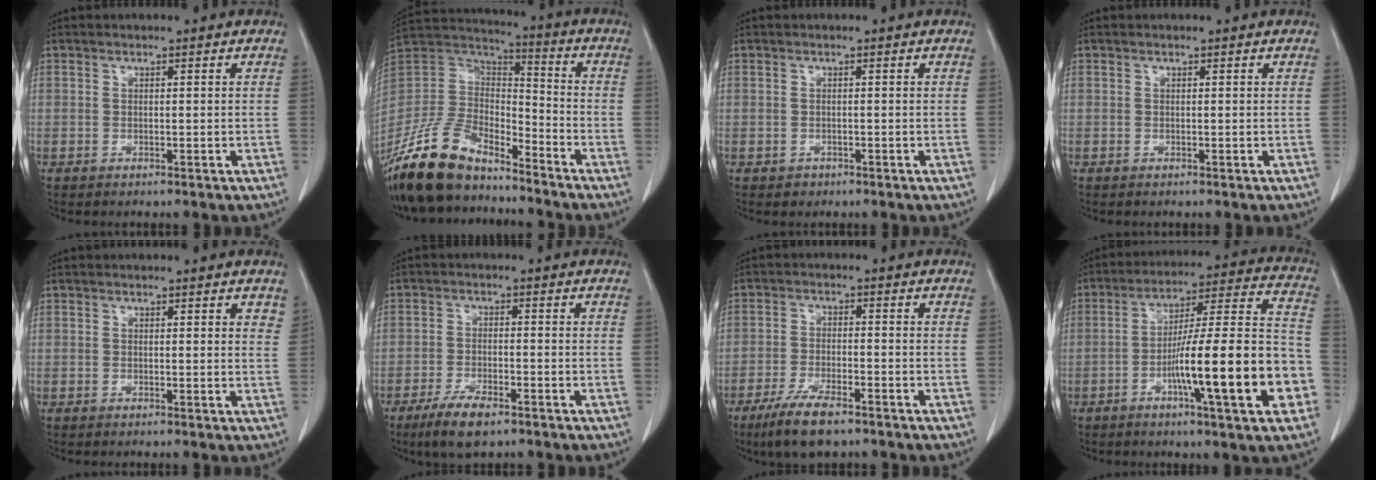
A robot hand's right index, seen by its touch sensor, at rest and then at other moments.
{"total": 17.4, "force": [-14.0, 6.4, 8.1], "torque": [-0.171, 0.012, -0.267]}
{"total": 1.0, "force": [-0.7, 0.7, 0.2], "torque": [-0.003, 0.001, -0.009]}
{"total": 0.0}
{"total": 1.6, "force": [1.2, 0.5, 0.9], "torque": [-0.004, -0.001, 0.007]}
{"total": 6.1, "force": [-4.2, 1.6, 4.2], "torque": [-0.083, -0.010, -0.072]}
{"total": 7.7, "force": [-5.5, 1.6, 5.2], "torque": [-0.099, -0.014, -0.095]}
{"total": 19.7, "force": [-6.5, 1.3, 18.6], "torque": [-0.252, 0.014, -0.098]}